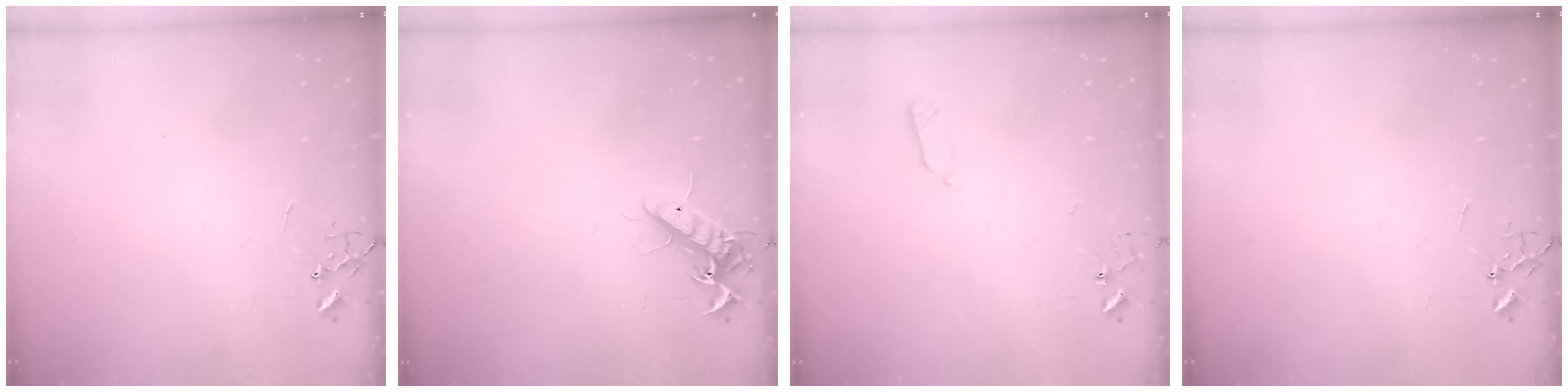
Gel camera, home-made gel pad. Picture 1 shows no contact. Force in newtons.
{"total": 10.7, "press": 10.5, "slide": 1.7}
{"total": 4.7, "press": 4.6, "slide": 0.9}
{"total": 0.0}